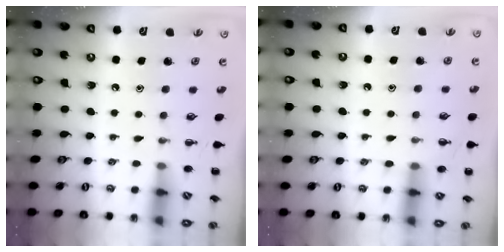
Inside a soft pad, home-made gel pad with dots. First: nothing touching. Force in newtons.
{"total": 8.9, "press": 8.7, "slide": 2.2}